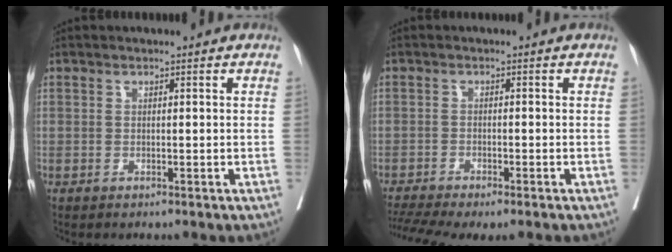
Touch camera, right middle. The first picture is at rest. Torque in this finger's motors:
{"motor_torque": [1.10, -1.04, 0.23, 0.12]}